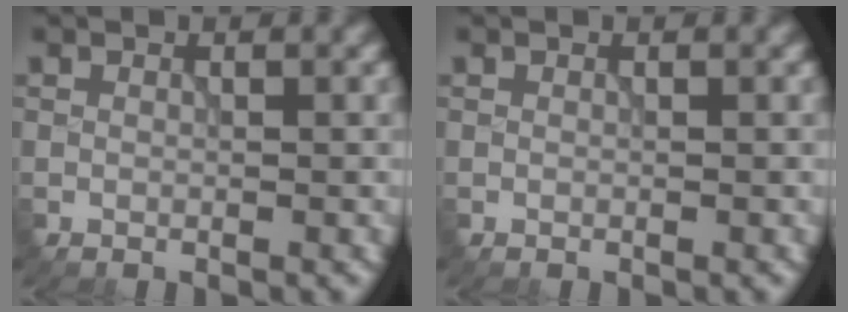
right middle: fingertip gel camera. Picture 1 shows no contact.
{"total": 0.0}